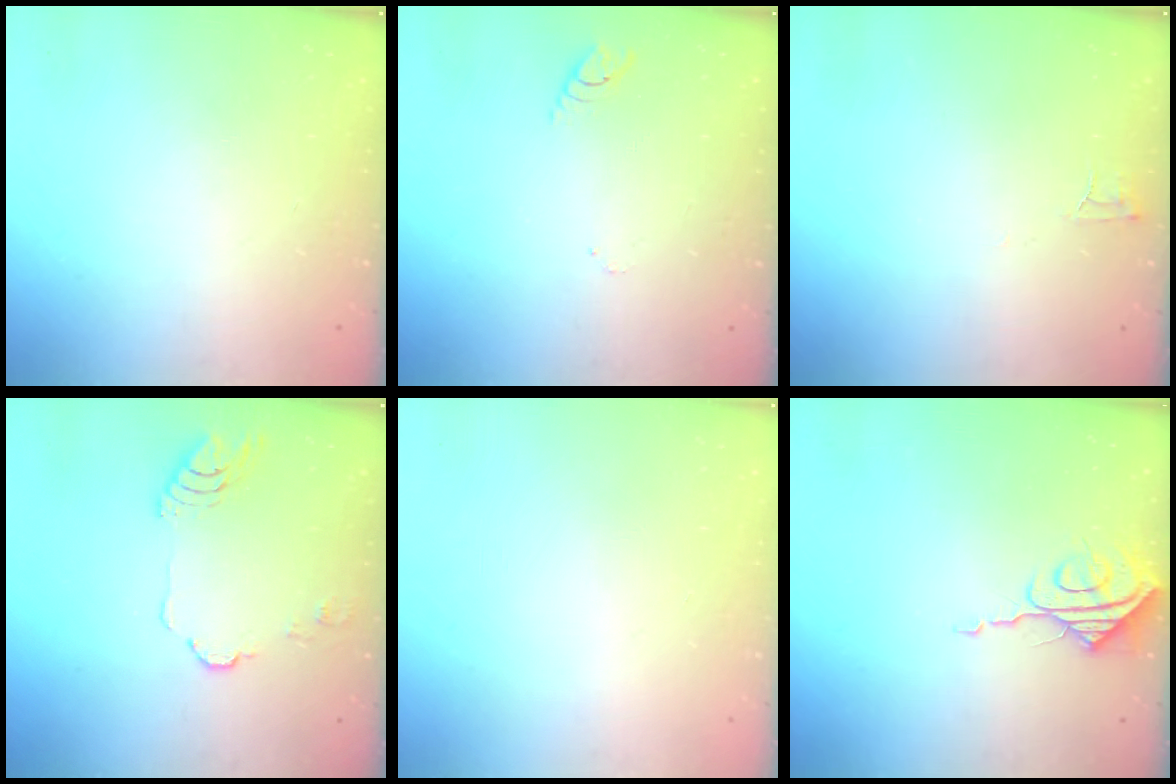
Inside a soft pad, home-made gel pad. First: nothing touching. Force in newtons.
{"total": 3.0, "press": 3.0, "slide": 0.3}
{"total": 3.3, "press": 3.3, "slide": 0.2}
{"total": 8.3, "press": 8.3, "slide": 0.8}
{"total": 0.0}
{"total": 8.5, "press": 8.5, "slide": 0.5}